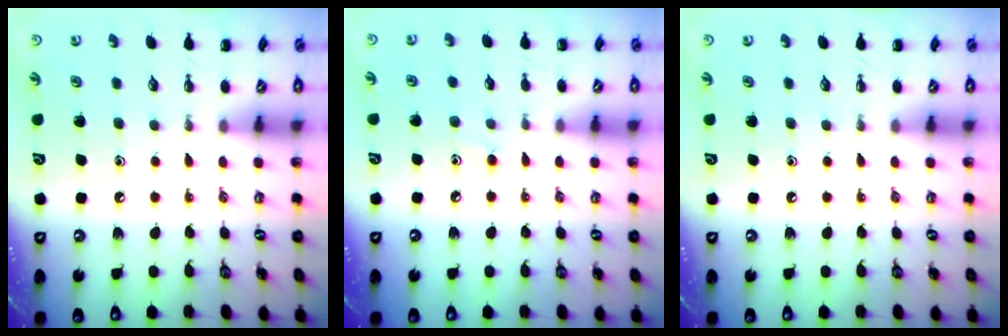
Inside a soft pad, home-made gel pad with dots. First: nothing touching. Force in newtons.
{"total": 7.1, "press": 6.7, "slide": 2.4}
{"total": 0.0}